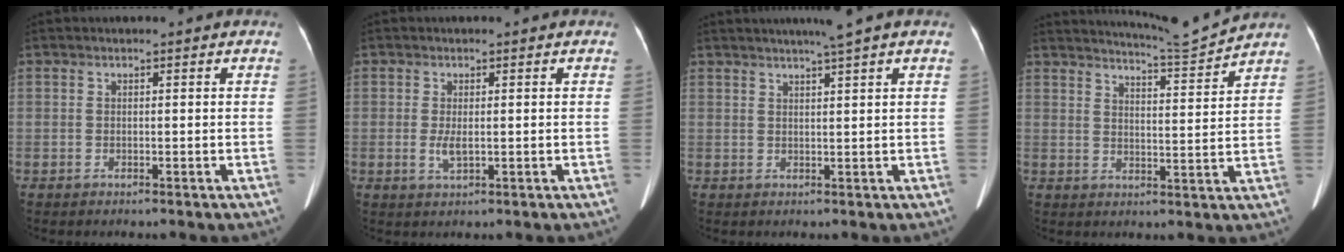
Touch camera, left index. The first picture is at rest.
{"total": 2.3, "force": [-0.2, 0.8, 2.1], "torque": [-0.045, -0.004, 0.000]}
{"total": 4.0, "force": [2.9, -0.9, 2.6], "torque": [-0.038, 0.010, 0.048]}
{"total": 7.7, "force": [7.4, -2.0, 0.8], "torque": [-0.028, -0.030, 0.116]}